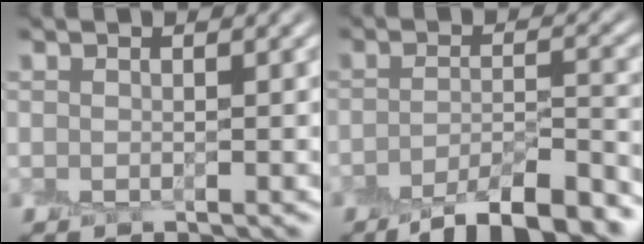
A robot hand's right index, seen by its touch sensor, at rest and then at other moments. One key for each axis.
{"total": 8.5, "fx": -6.0, "fy": 2.0, "fz": 5.7, "tx": -0.077, "ty": -0.001, "tz": -0.098}